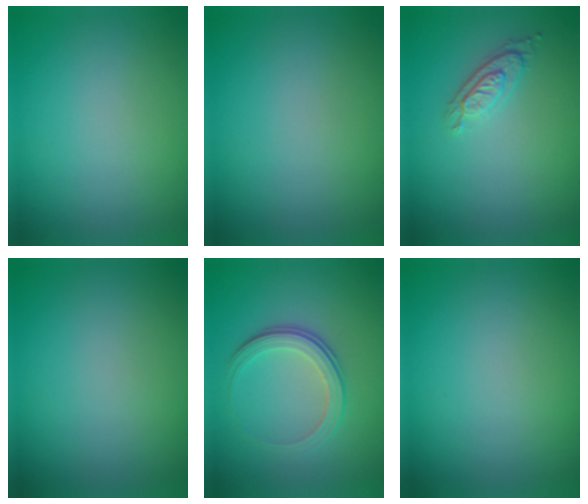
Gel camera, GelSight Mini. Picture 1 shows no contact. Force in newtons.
{"total": 0.0}
{"total": 2.1, "press": 1.8, "slide": 1.1}
{"total": 0.0}
{"total": 3.5, "press": 2.6, "slide": 2.4}
{"total": 0.0}